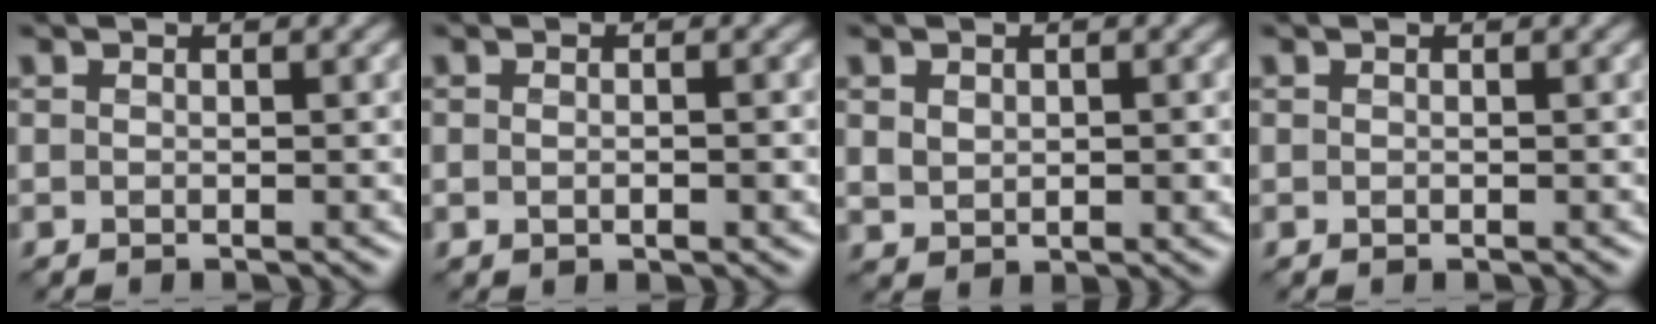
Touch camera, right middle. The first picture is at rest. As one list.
[{"total": 1.9, "force": [-0.3, 1.0, 1.6], "torque": [-0.006, -0.001, -0.005]}, {"total": 1.8, "force": [0.3, 1.3, 1.2], "torque": [-0.023, 0.001, 0.009]}, {"total": 0.0}]